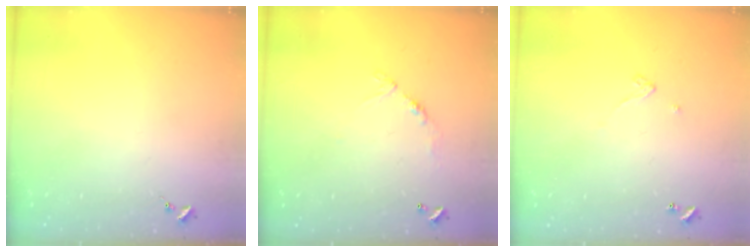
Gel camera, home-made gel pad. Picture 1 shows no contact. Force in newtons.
{"total": 5.9, "press": 5.9, "slide": 0.4}
{"total": 3.2, "press": 3.2, "slide": 0.1}